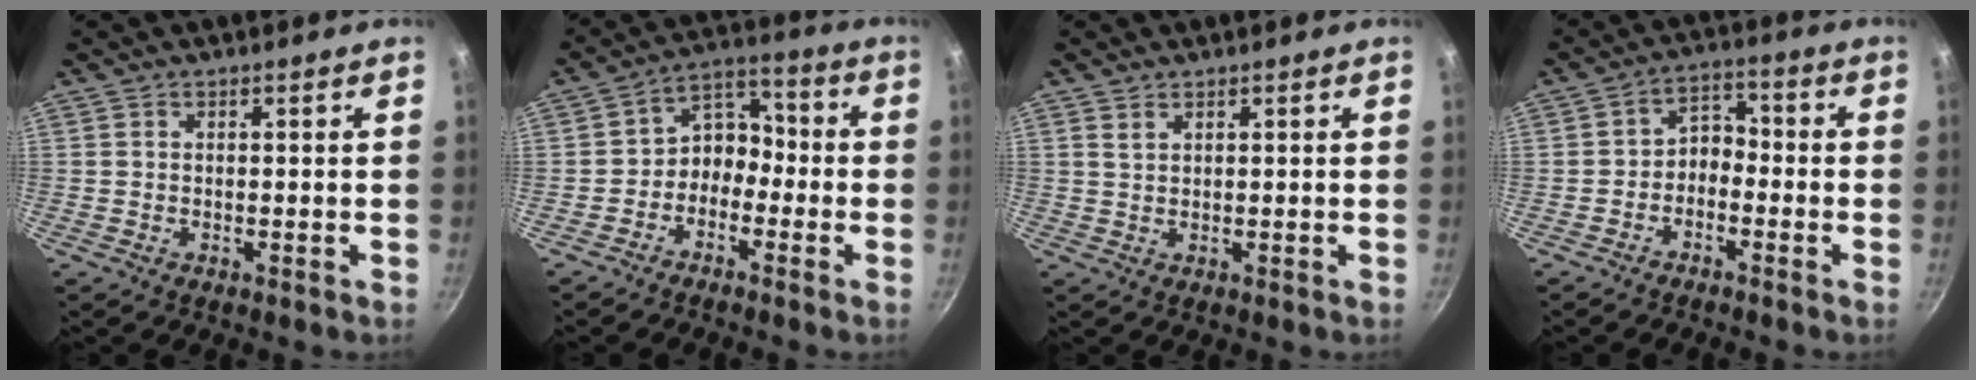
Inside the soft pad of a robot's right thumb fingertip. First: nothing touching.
{"total": 7.0, "force": [-2.5, 5.4, 3.6], "torque": [-0.020, 0.049, -0.060]}
{"total": 1.5, "force": [1.1, 0.8, 0.8], "torque": [-0.013, -0.005, 0.021]}
{"total": 4.5, "force": [-1.9, 3.1, 2.6], "torque": [-0.021, 0.037, -0.041]}